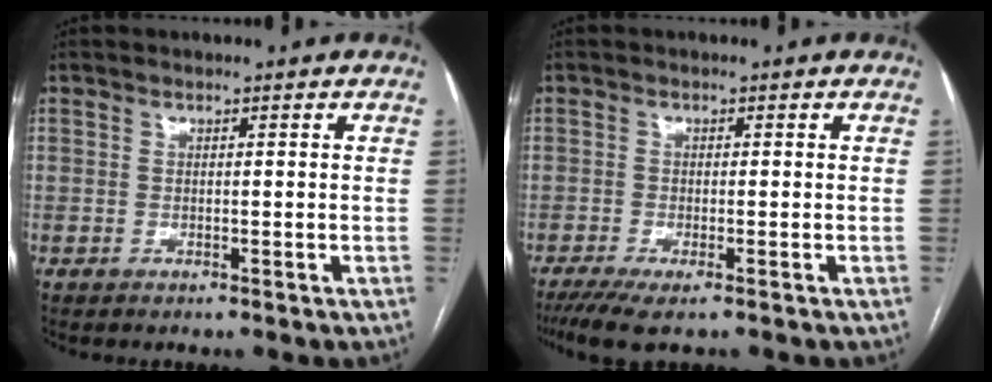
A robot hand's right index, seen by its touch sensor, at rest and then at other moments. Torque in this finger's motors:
{"motor_torque": [0.44, -0.46, 0.33, 0.08]}